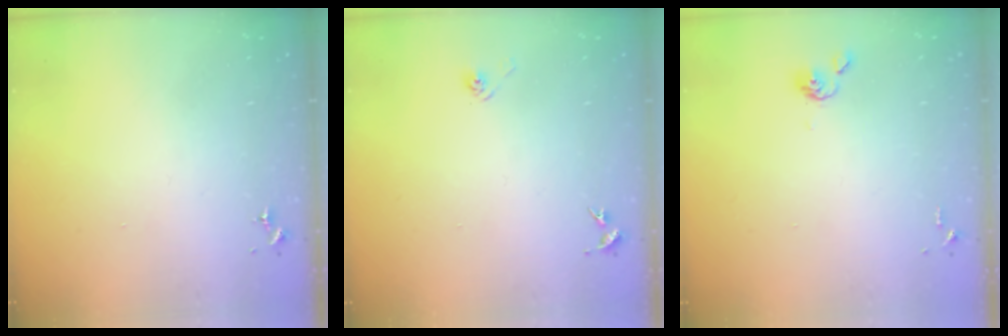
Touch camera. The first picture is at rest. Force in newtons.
{"total": 2.9, "press": 2.6, "slide": 1.4}
{"total": 3.8, "press": 3.7, "slide": 0.8}